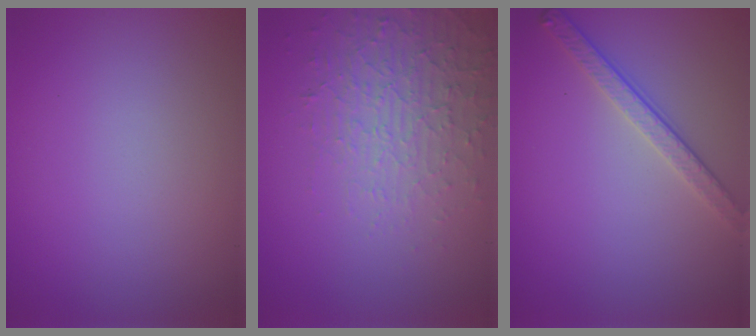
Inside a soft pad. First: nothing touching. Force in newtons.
{"total": 4.2, "press": 3.1, "slide": 2.7}
{"total": 2.8, "press": 2.5, "slide": 1.2}